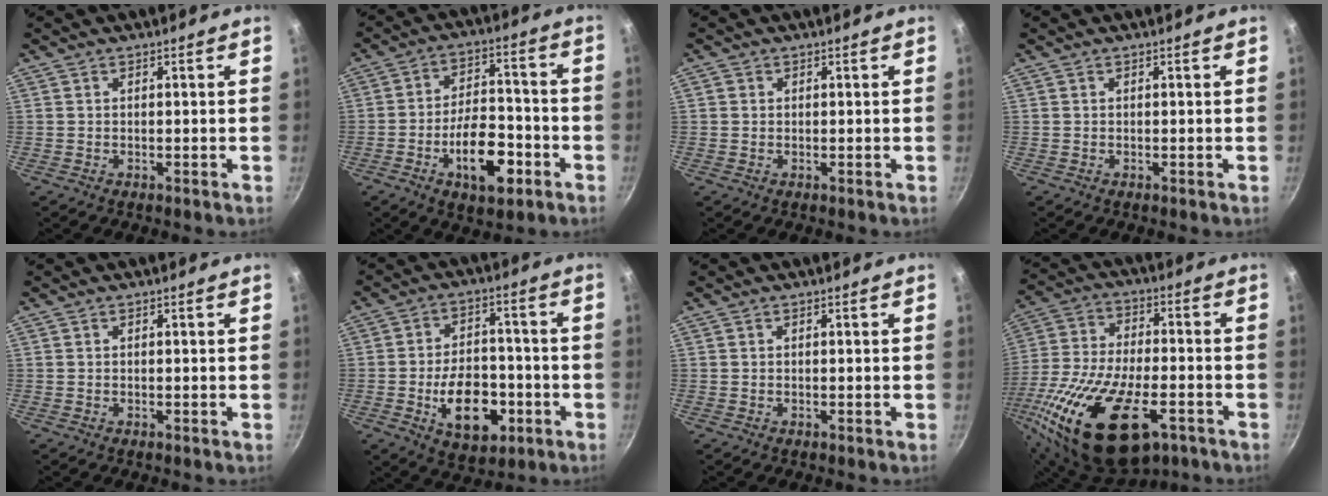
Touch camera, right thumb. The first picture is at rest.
{"total": 13.7, "force": [-5.6, 7.0, 10.4], "torque": [-0.139, 0.039, -0.086]}
{"total": 1.0, "force": [0.2, 0.9, 0.2], "torque": [-0.002, 0.001, 0.000]}
{"total": 0.0}
{"total": 0.0}
{"total": 14.0, "force": [-4.3, 8.8, 10.0], "torque": [-0.123, 0.022, -0.059]}
{"total": 0.0}
{"total": 27.5, "force": [-11.6, 13.3, 21.0], "torque": [-0.406, 0.007, -0.203]}